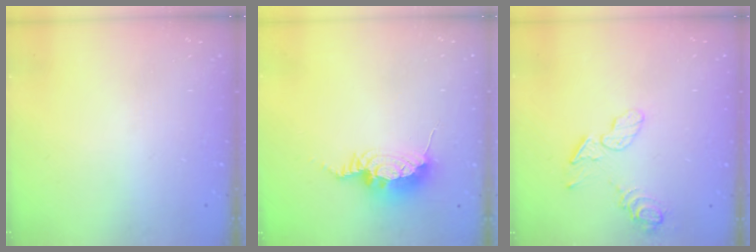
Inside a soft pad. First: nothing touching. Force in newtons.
{"total": 9.7, "press": 9.7, "slide": 1.1}
{"total": 14.0, "press": 10.1, "slide": 9.7}